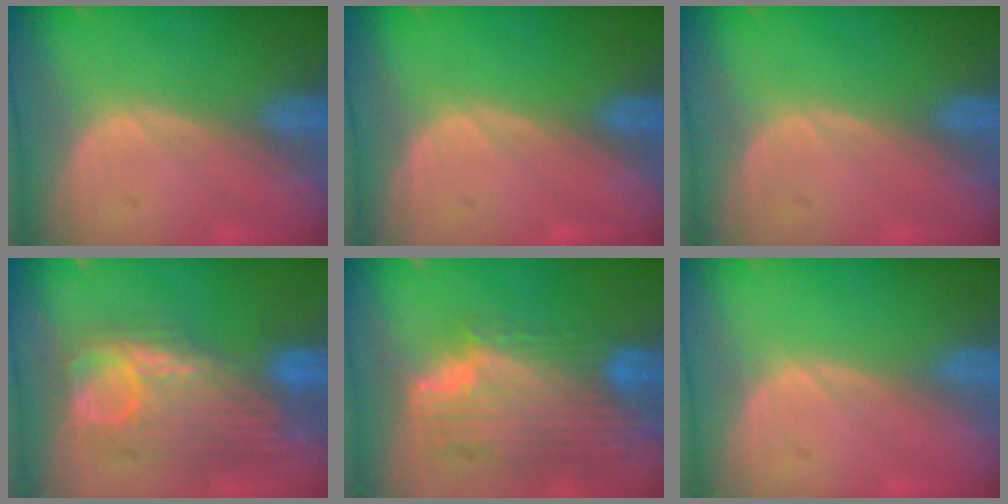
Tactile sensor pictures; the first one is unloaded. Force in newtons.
{"total": 0.0}
{"total": 0.0}
{"total": 10.6, "press": 10.1, "slide": 3.2}
{"total": 11.7, "press": 10.0, "slide": 6.2}
{"total": 0.0}